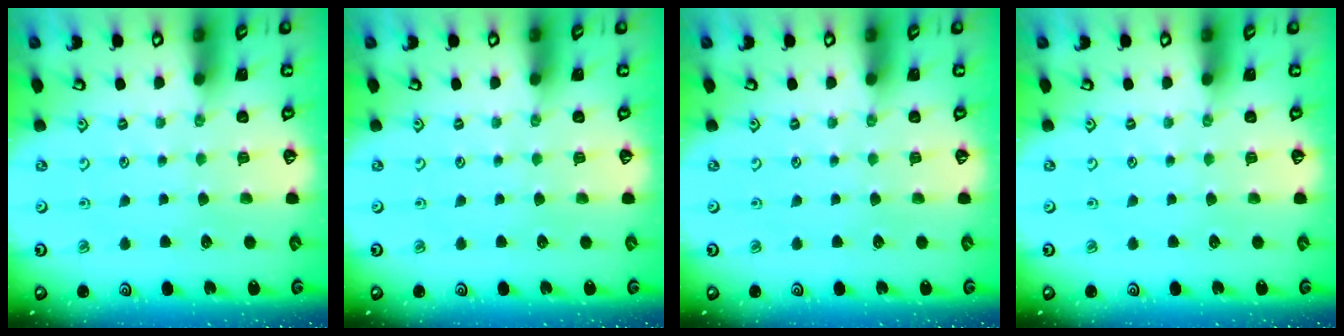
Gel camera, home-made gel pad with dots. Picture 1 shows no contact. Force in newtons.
{"total": 0.0}
{"total": 0.0}
{"total": 0.0}